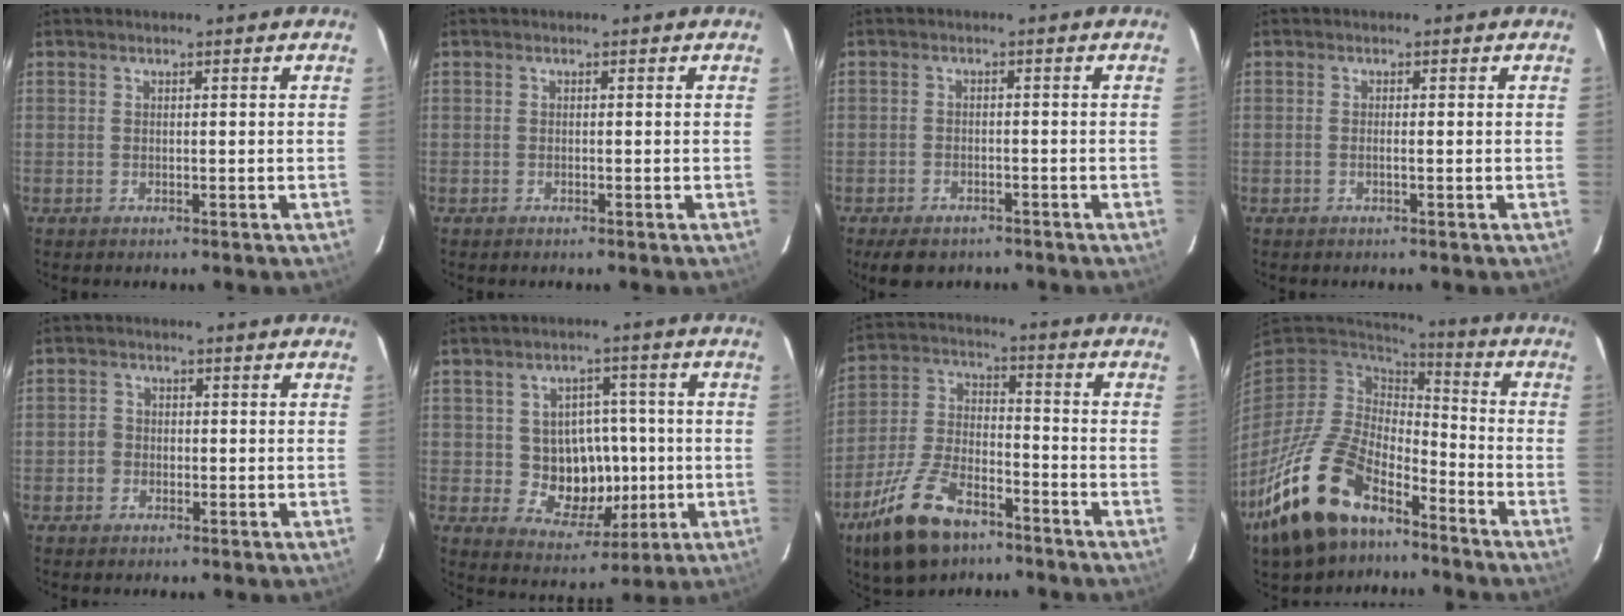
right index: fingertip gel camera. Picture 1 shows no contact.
{"total": 0.0}
{"total": 6.0, "force": [-4.5, 3.1, 2.5], "torque": [-0.060, -0.006, -0.064]}
{"total": 0.6, "force": [-0.3, -0.2, 0.5], "torque": [-0.010, 0.001, -0.007]}
{"total": 2.4, "force": [-0.9, 2.2, 0.4], "torque": [-0.009, 0.005, -0.019]}
{"total": 10.1, "force": [-0.9, 8.8, 4.9], "torque": [-0.096, 0.009, 0.003]}
{"total": 16.1, "force": [-10.4, 7.6, 9.7], "torque": [-0.212, -0.007, -0.186]}
{"total": 21.6, "force": [-13.9, 10.5, 12.7], "torque": [-0.277, -0.027, -0.247]}